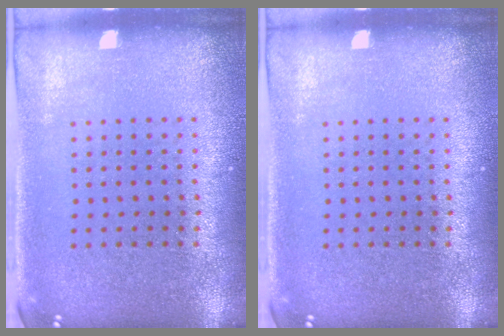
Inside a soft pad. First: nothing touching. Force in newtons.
{"total": 0.0}